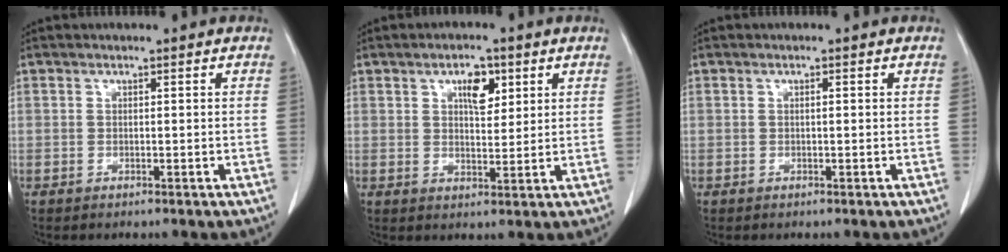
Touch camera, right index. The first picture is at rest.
{"total": 4.7, "force": [2.2, 2.1, 3.6], "torque": [-0.058, 0.002, 0.037]}
{"total": 0.5, "force": [0.1, 0.1, 0.5], "torque": [-0.010, 0.001, 0.002]}